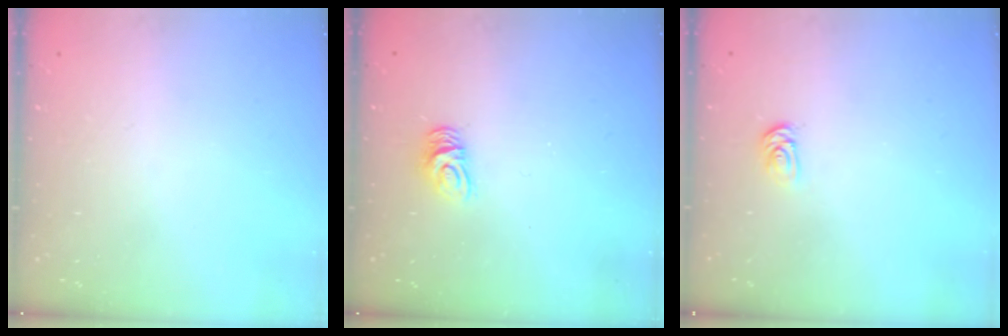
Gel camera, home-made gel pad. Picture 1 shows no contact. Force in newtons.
{"total": 6.3, "press": 6.3, "slide": 0.2}
{"total": 2.1, "press": 2.1, "slide": 0.2}